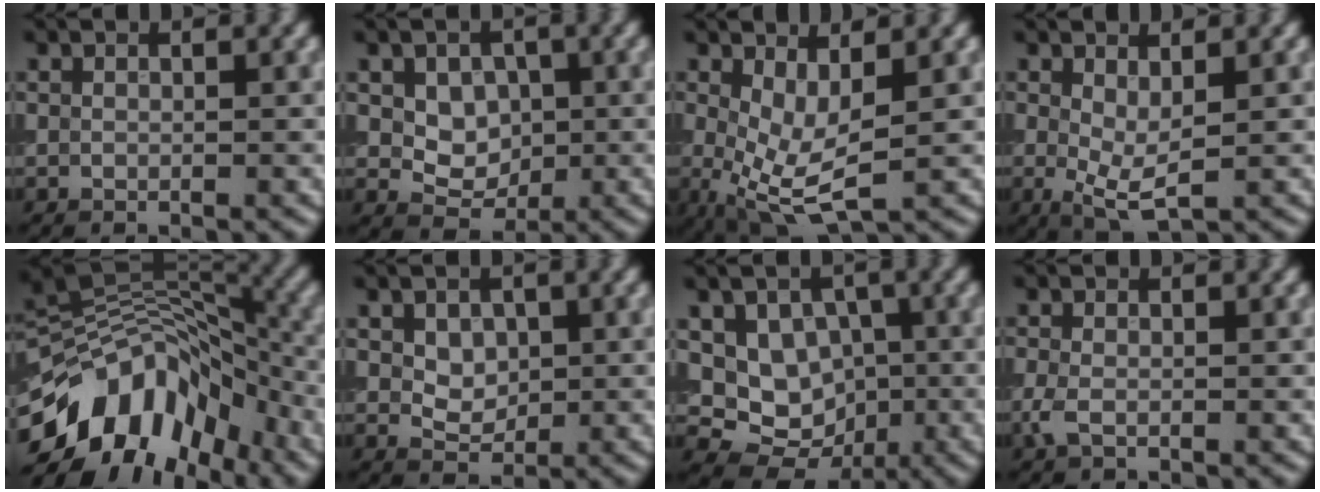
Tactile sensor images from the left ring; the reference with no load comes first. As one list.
[{"total": 3.3, "force": [0.4, 2.5, 2.1], "torque": [-0.029, -0.003, 0.004]}, {"total": 5.4, "force": [-0.3, 2.3, 4.9], "torque": [-0.118, -0.013, -0.002]}, {"total": 3.5, "force": [0.1, 1.3, 3.3], "torque": [-0.073, -0.007, 0.001]}, {"total": 12.6, "force": [-6.6, 8.0, 7.2], "torque": [-0.124, 0.022, -0.124]}, {"total": 2.2, "force": [0.6, 1.6, 1.4], "torque": [-0.023, -0.001, 0.009]}, {"total": 7.7, "force": [-0.4, 6.6, 4.0], "torque": [-0.044, 0.002, -0.020]}, {"total": 1.7, "force": [-0.6, 0.9, 1.3], "torque": [-0.035, 0.002, -0.015]}]